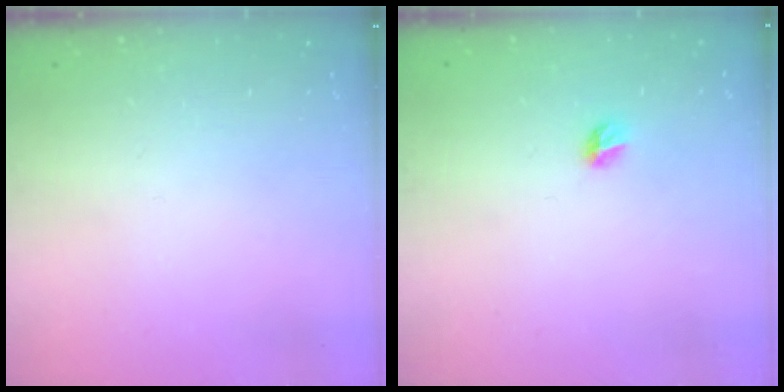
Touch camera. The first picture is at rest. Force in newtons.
{"total": 4.4, "press": 4.4, "slide": 0.5}